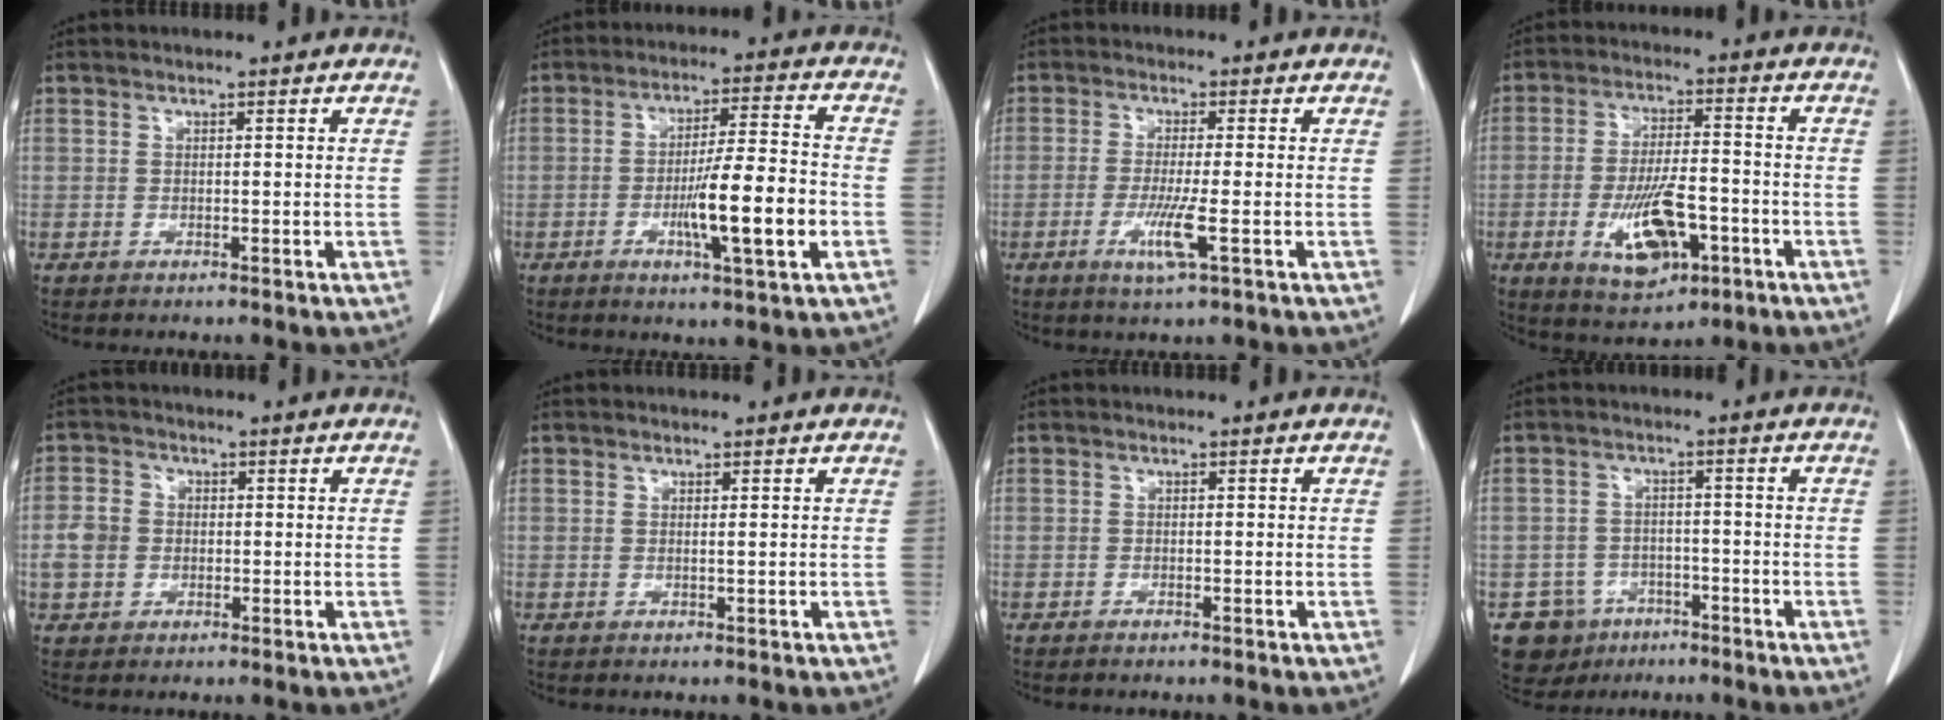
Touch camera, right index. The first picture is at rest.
{"total": 11.2, "force": [-3.2, 0.4, 10.7], "torque": [-0.175, -0.004, -0.054]}
{"total": 5.3, "force": [-1.9, -0.4, 4.9], "torque": [-0.101, -0.016, -0.035]}
{"total": 11.0, "force": [-4.0, 3.9, 9.5], "torque": [-0.178, -0.005, -0.062]}
{"total": 4.1, "force": [-0.5, 3.5, 2.0], "torque": [-0.053, 0.012, -0.009]}
{"total": 0.0}
{"total": 0.5, "force": [-0.5, 0.1, 0.2], "torque": [-0.009, -0.002, -0.008]}
{"total": 7.0, "force": [-4.0, 5.7, 0.6], "torque": [-0.011, 0.009, -0.055]}